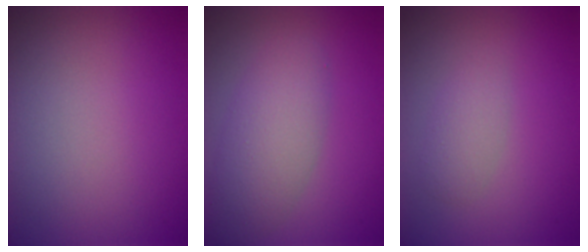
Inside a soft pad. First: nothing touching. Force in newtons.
{"total": 4.5, "press": 4.5, "slide": 0.4}
{"total": 1.8, "press": 1.8, "slide": 0.0}